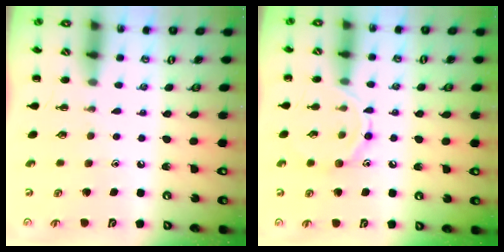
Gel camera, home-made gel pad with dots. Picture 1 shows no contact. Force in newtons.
{"total": 8.8, "press": 8.8, "slide": 0.7}